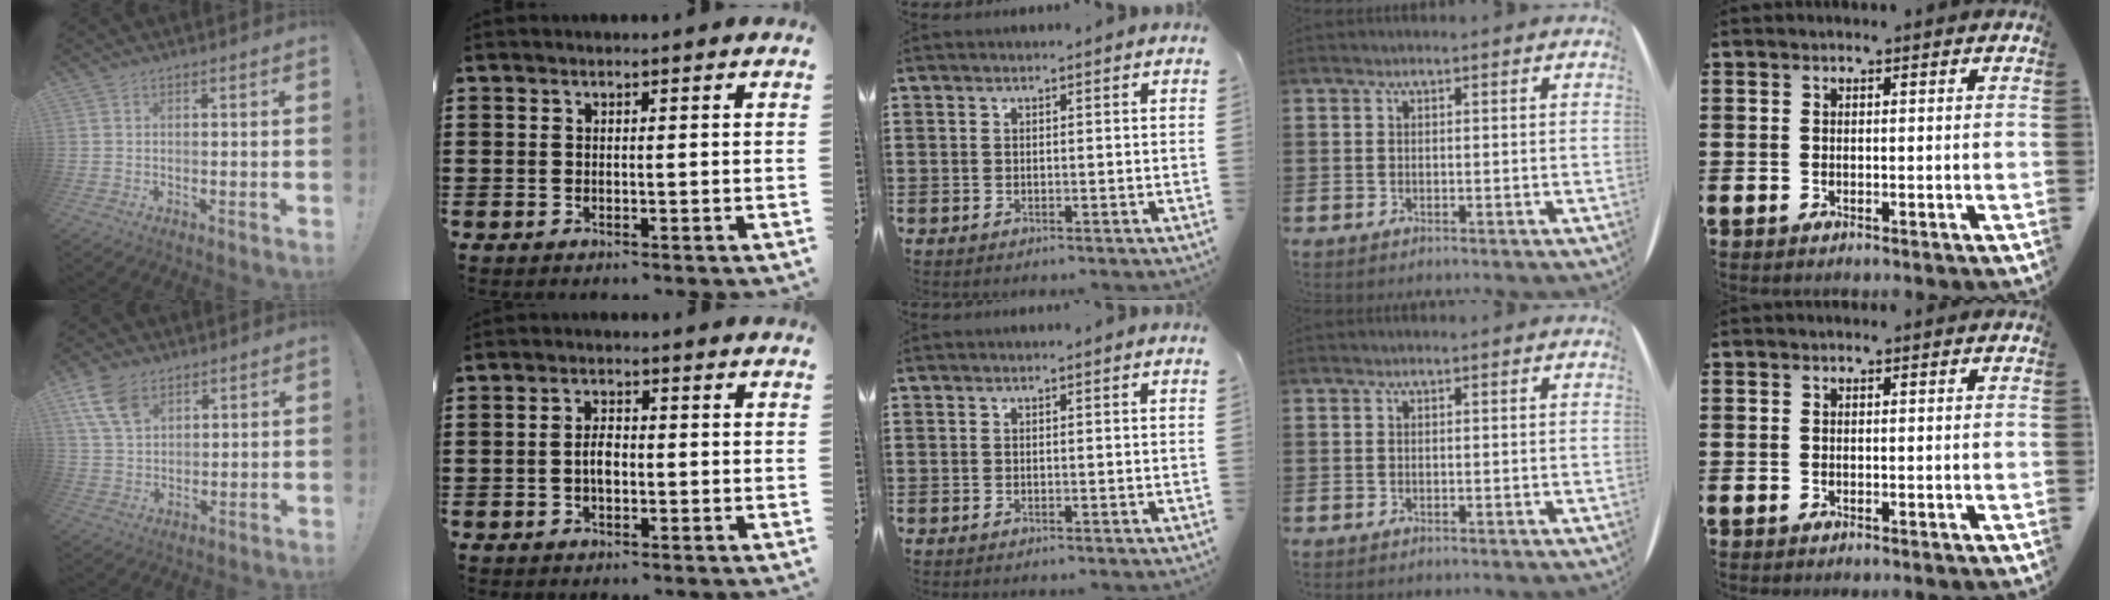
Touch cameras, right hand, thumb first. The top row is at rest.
{"thumb": {"total": 10.5, "force": [5.8, 6.6, 5.7], "torque": [-0.110, -0.019, 0.115]}, "index": {"total": 2.7, "force": [-0.5, 1.3, 2.3], "torque": [-0.053, -0.002, -0.011]}}